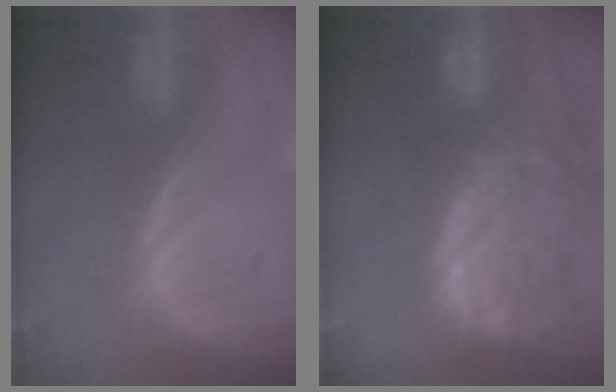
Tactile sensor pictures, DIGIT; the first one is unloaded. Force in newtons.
{"total": 14.0, "press": 11.7, "slide": 7.7}